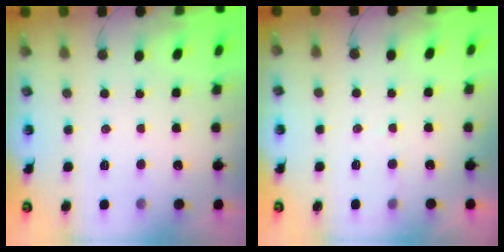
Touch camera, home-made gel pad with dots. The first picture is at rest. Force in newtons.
{"total": 2.3, "press": 2.3, "slide": 0.3}